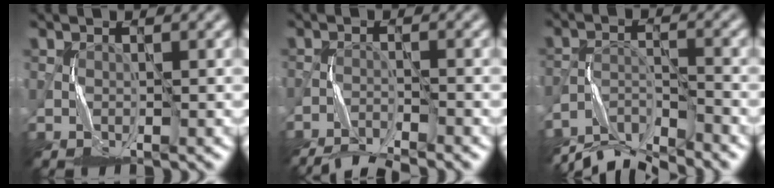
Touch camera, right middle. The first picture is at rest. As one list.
[{"total": 4.9, "force": [-4.7, 0.4, 1.5], "torque": [-0.033, -0.015, -0.082]}, {"total": 6.6, "force": [-6.2, 1.2, 1.9], "torque": [-0.035, -0.009, -0.117]}]